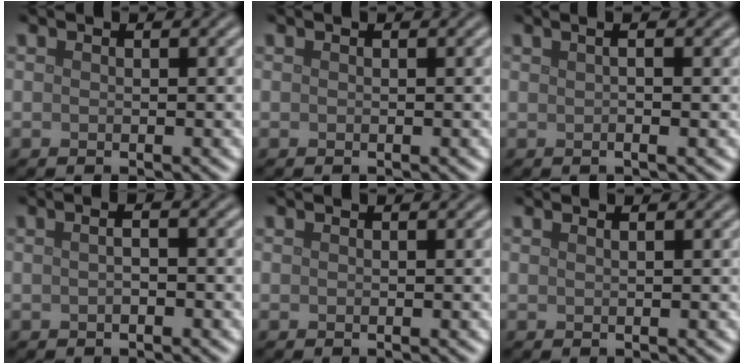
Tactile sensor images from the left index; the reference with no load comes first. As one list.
[{"total": 0.0}, {"total": 2.9, "force": [0.9, 1.1, 2.5], "torque": [-0.017, 0.008, -0.006]}, {"total": 2.1, "force": [0.4, 1.0, 1.9], "torque": [-0.017, 0.005, -0.014]}, {"total": 0.0}, {"total": 1.1, "force": [0.6, 0.5, 0.8], "torque": [-0.002, -0.001, -0.001]}]